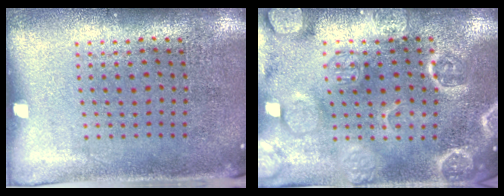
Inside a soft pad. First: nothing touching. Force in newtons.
{"total": 3.6, "press": 3.6, "slide": 0.5}